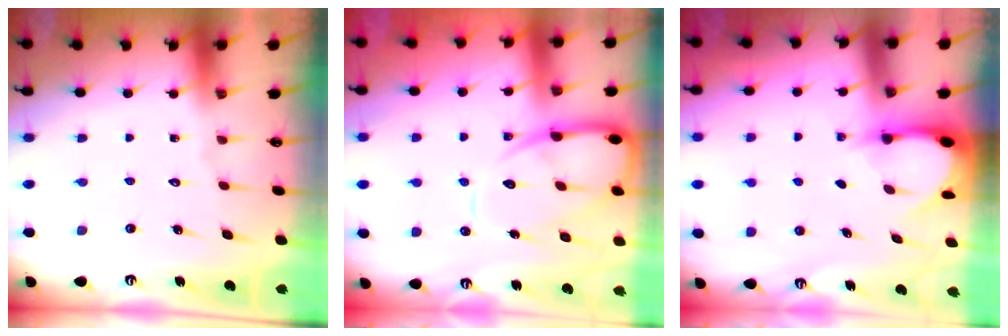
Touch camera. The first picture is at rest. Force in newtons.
{"total": 14.2, "press": 14.1, "slide": 1.3}
{"total": 2.9, "press": 2.9, "slide": 0.3}